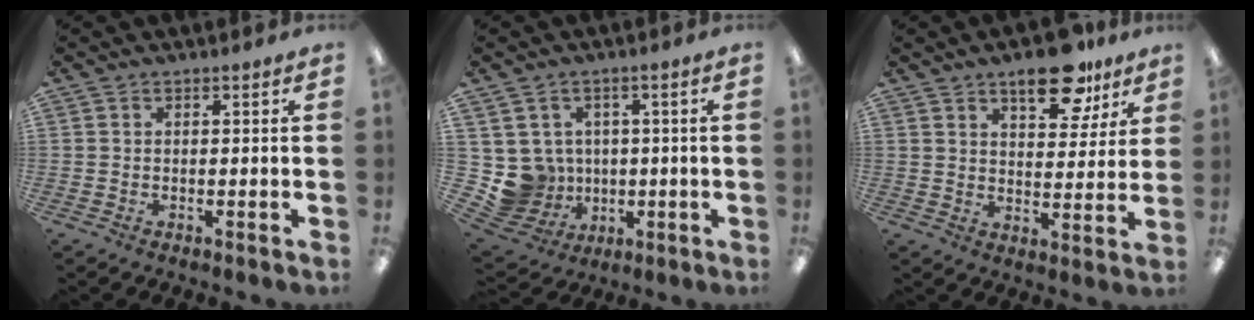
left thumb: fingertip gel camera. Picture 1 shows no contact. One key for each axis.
{"total": 7.7, "fx": 0.5, "fy": 7.6, "fz": 0.9, "tx": -0.058, "ty": -0.007, "tz": 0.023}
{"total": 13.2, "fx": 8.4, "fy": 6.2, "fz": 8.1, "tx": -0.089, "ty": -0.041, "tz": 0.136}